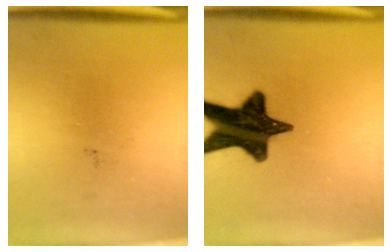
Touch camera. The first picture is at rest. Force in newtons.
{"total": 15.6}